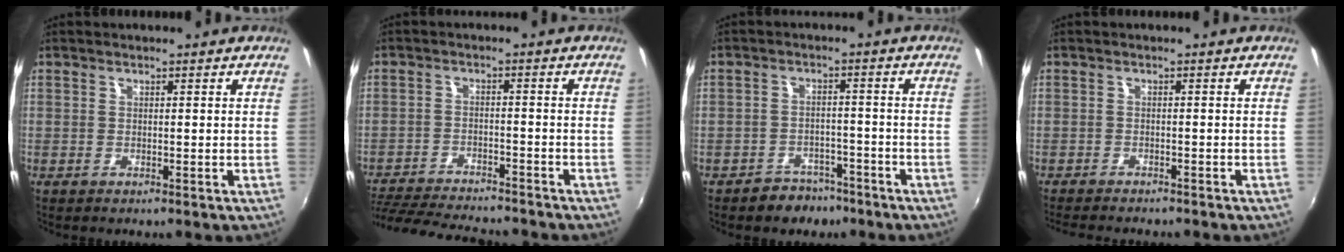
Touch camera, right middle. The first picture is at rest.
{"total": 16.7, "force": [-14.8, 3.5, 6.9], "torque": [-0.152, -0.023, -0.228]}
{"total": 5.5, "force": [-4.1, 3.6, 0.4], "torque": [-0.011, 0.025, -0.054]}
{"total": 6.1, "force": [-5.6, 1.1, 2.3], "torque": [-0.057, -0.016, -0.086]}